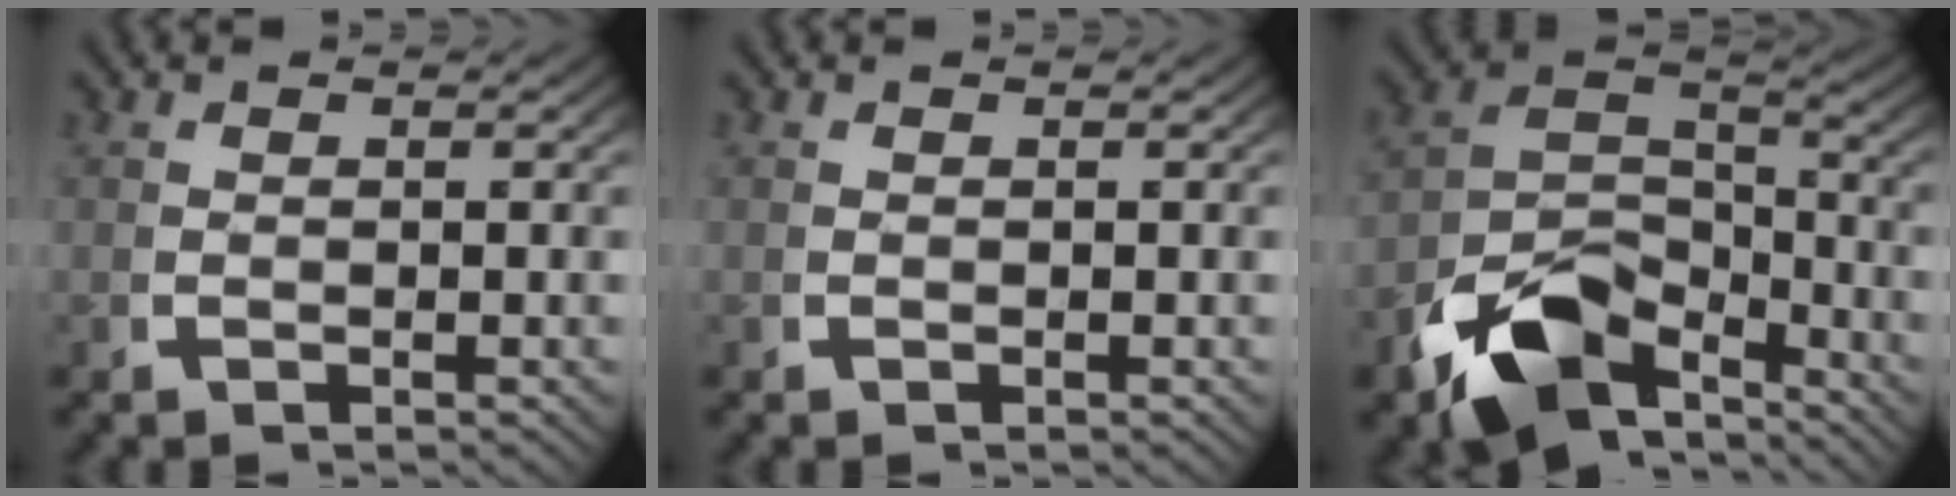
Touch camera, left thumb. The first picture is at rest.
{"total": 0.0}
{"total": 10.4, "force": [-4.5, 6.4, 6.9], "torque": [-0.130, -0.034, -0.073]}